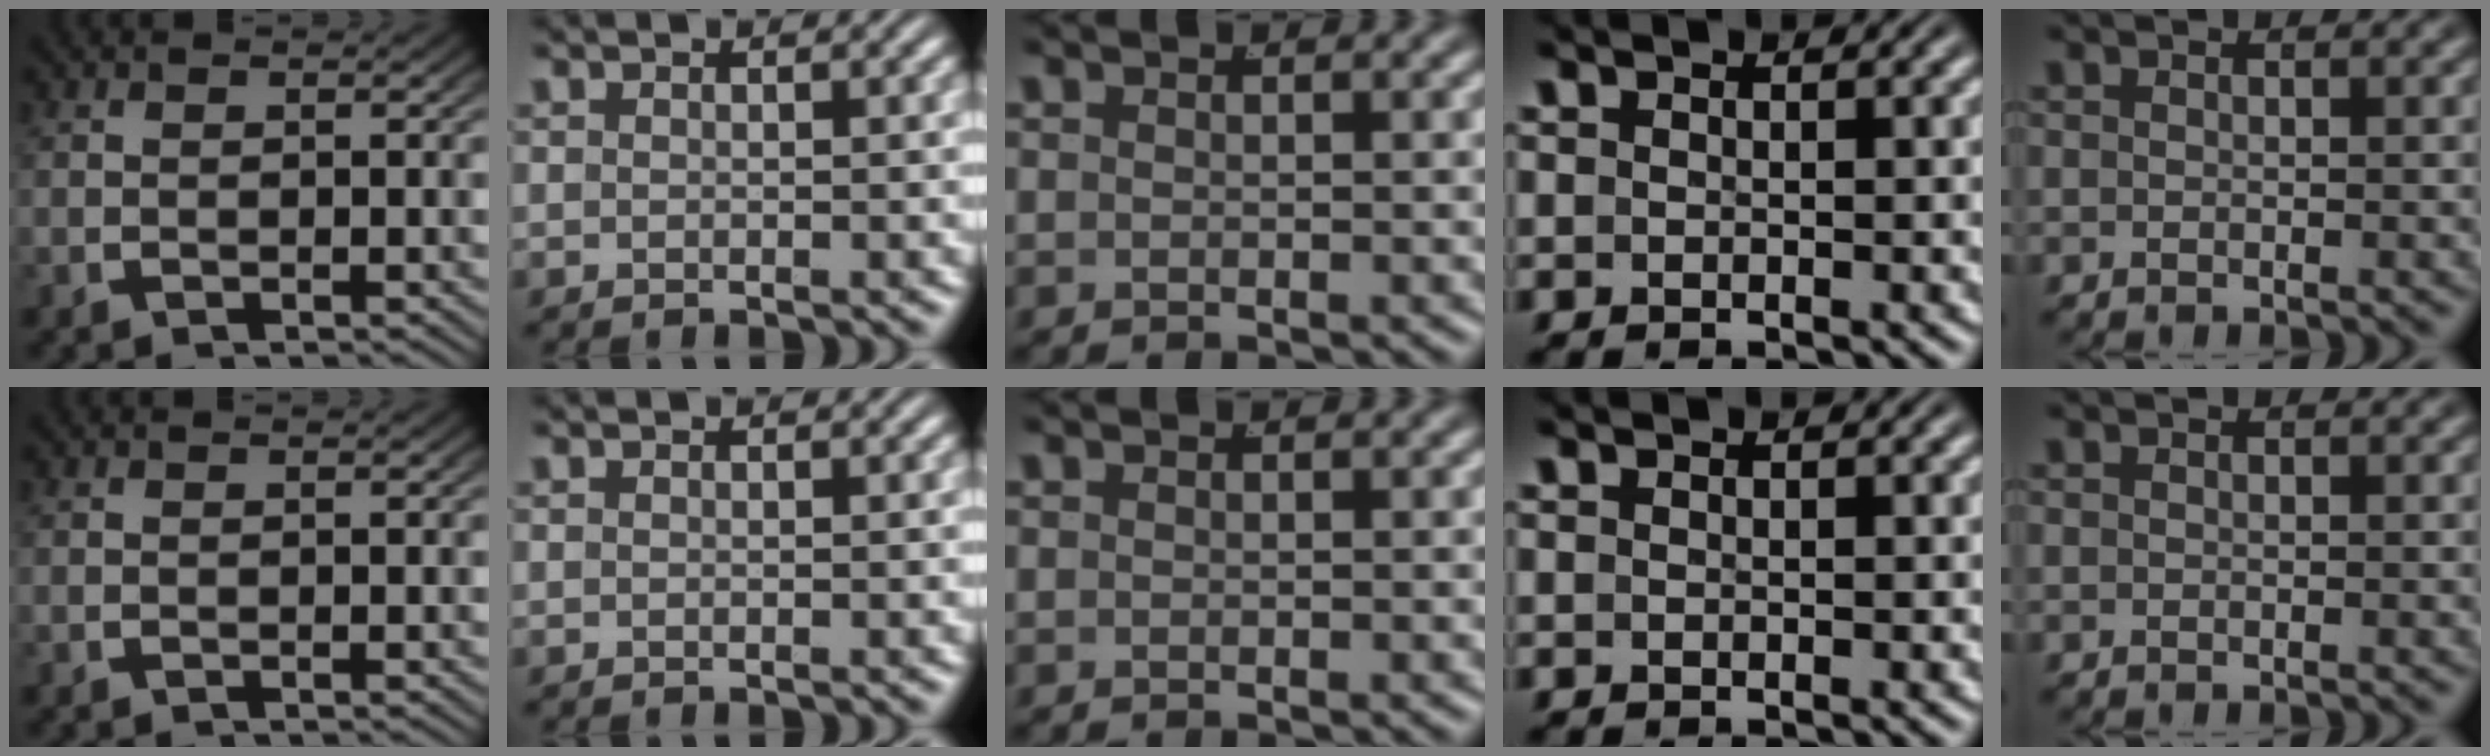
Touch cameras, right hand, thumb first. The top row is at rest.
{}